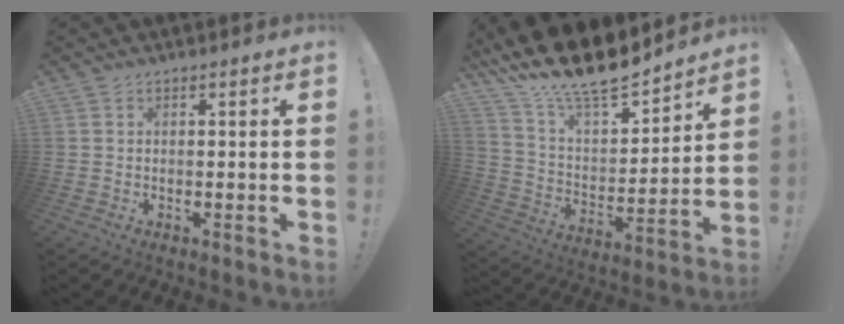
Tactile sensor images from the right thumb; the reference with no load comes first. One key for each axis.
{"total": 17.2, "fx": 14.9, "fy": 5.1, "fz": 6.9, "tx": -0.133, "ty": -0.116, "tz": 0.267}